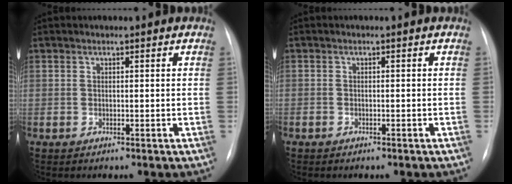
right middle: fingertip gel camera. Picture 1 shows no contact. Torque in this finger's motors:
{"motor_torque": [1.01, -1.12, -0.65, -0.21]}